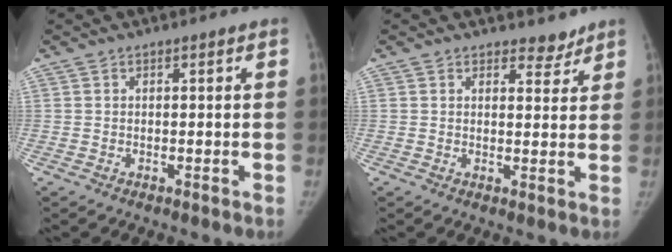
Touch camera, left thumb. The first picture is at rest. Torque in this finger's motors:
{"motor_torque": [0.46, -0.37, 0.38, 0.02, 0.04]}